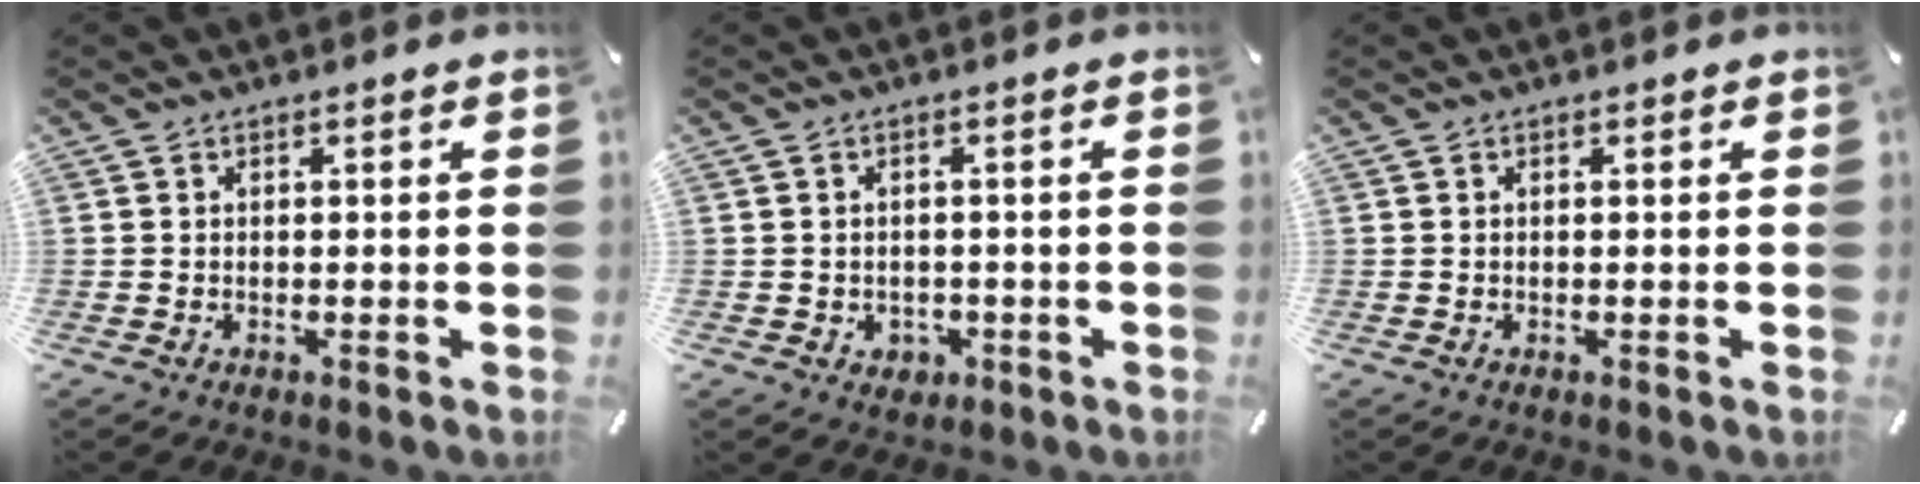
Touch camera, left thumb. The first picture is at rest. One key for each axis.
{"total": 2.6, "fx": -0.6, "fy": 2.4, "fz": 0.7, "tx": -0.007, "ty": -0.001, "tz": -0.014}
{"total": 0.0}